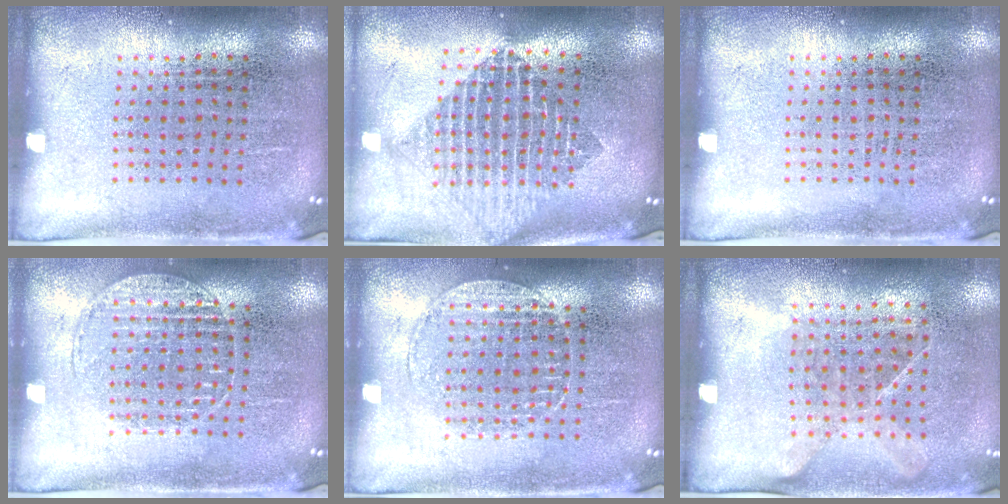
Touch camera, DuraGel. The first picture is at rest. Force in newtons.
{"total": 1.9, "press": 1.6, "slide": 1.1}
{"total": 0.0}
{"total": 1.2, "press": 1.1, "slide": 0.4}
{"total": 1.3, "press": 1.1, "slide": 0.6}
{"total": 1.2, "press": 0.9, "slide": 0.8}